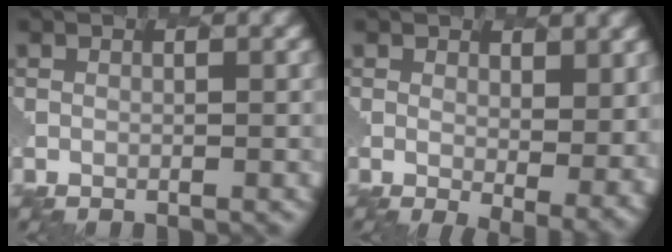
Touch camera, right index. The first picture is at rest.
{"total": 3.8, "force": [0.0, 1.4, 3.6], "torque": [-0.059, -0.015, 0.007]}